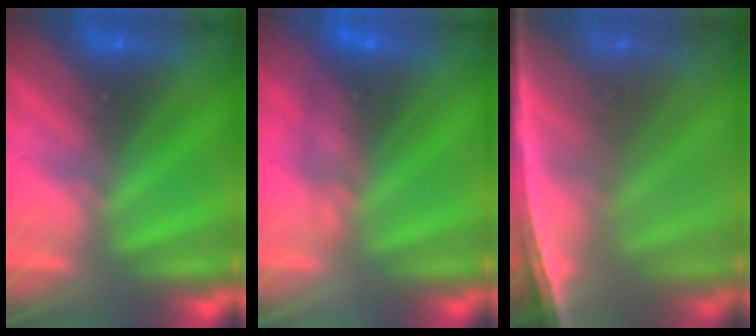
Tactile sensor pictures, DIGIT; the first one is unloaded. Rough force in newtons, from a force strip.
{"total": 4.7}
{"total": 6.9}